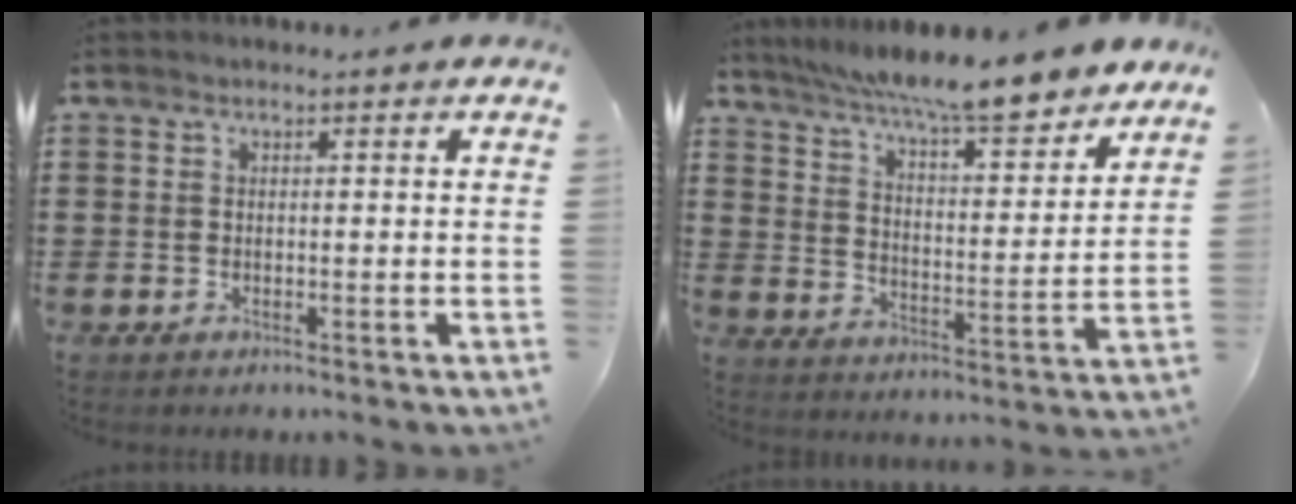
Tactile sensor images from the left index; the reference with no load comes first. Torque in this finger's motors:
{"motor_torque": [1.23, -0.91, 0.46, 0.21]}